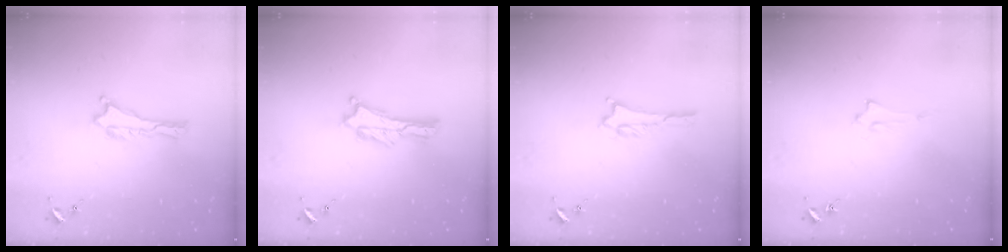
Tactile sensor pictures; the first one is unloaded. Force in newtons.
{"total": 0.9, "press": 0.9, "slide": 0.2}
{"total": 1.1, "press": 1.0, "slide": 0.1}
{"total": 1.4, "press": 1.4, "slide": 0.2}